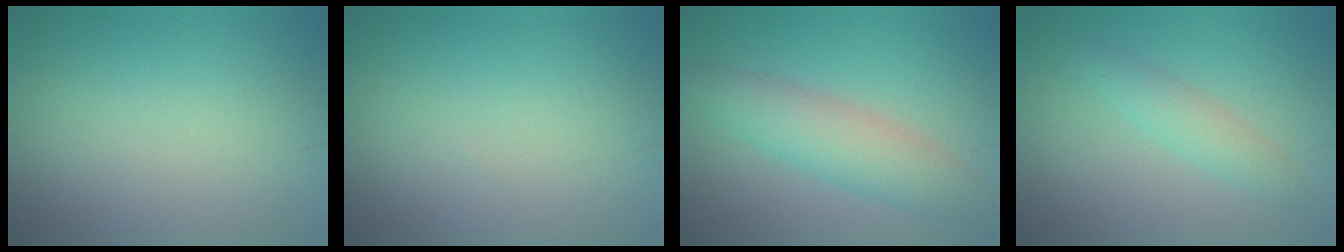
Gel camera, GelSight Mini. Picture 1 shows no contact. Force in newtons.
{"total": 0.0}
{"total": 4.8, "press": 4.8, "slide": 0.1}
{"total": 2.1, "press": 2.1, "slide": 0.2}